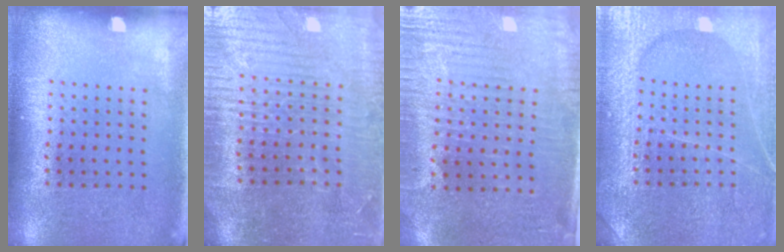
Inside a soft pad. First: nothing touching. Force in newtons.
{"total": 4.5, "press": 4.2, "slide": 1.6}
{"total": 3.2, "press": 2.9, "slide": 1.3}
{"total": 3.7, "press": 3.7, "slide": 0.3}